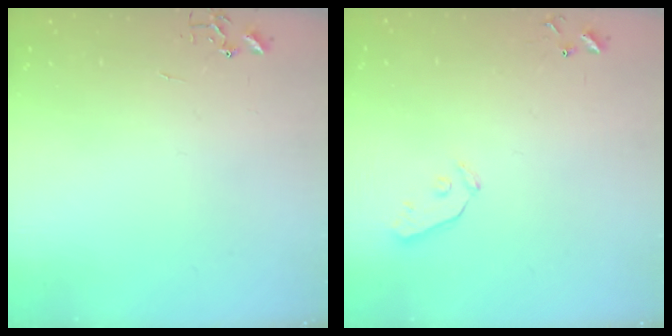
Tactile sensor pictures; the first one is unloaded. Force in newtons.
{"total": 4.7, "press": 4.6, "slide": 0.7}